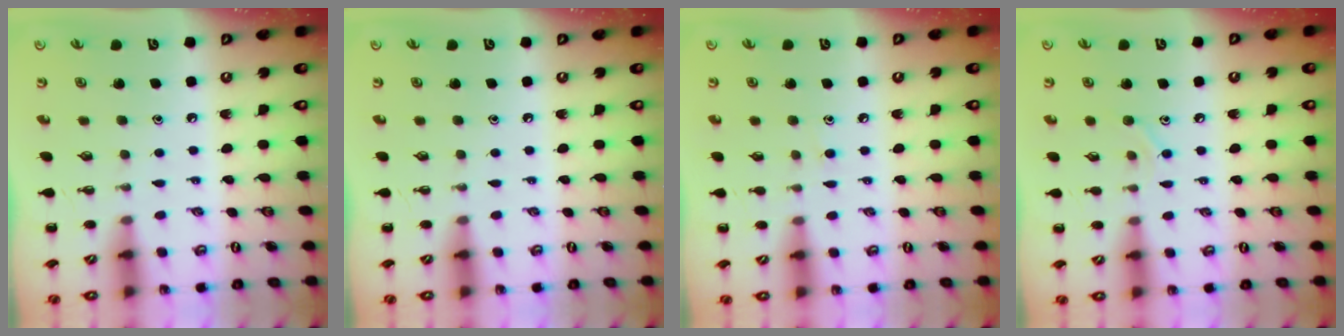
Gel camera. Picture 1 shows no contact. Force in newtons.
{"total": 0.0}
{"total": 5.4, "press": 5.0, "slide": 2.0}
{"total": 7.8, "press": 7.6, "slide": 1.6}